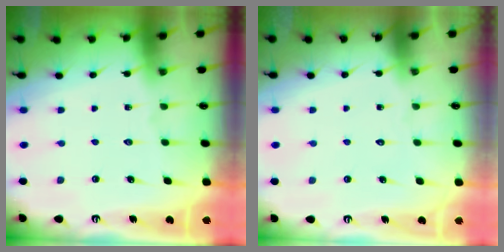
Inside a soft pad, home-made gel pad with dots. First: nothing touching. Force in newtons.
{"total": 1.6, "press": 1.6, "slide": 0.1}